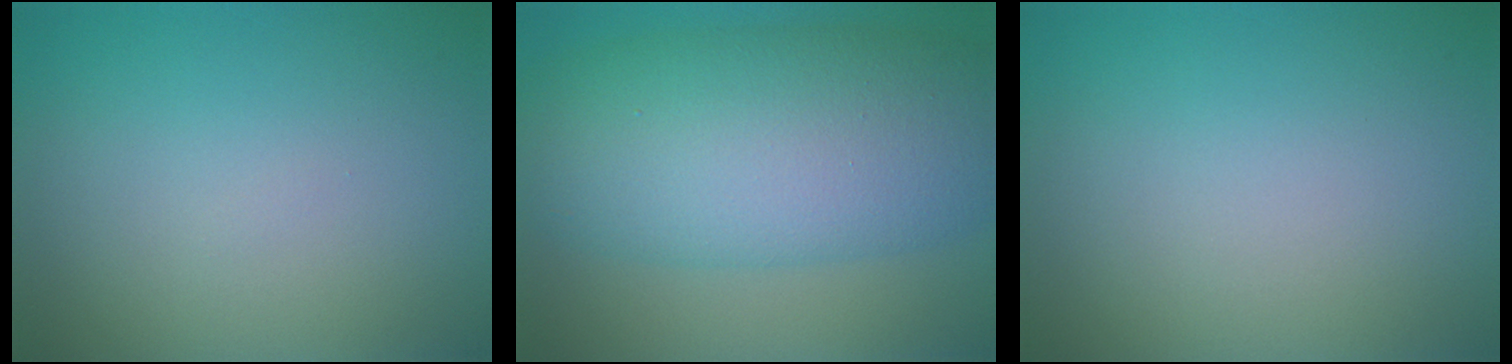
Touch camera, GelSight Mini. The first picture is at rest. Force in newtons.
{"total": 11.8, "press": 11.8, "slide": 0.2}
{"total": 0.0}